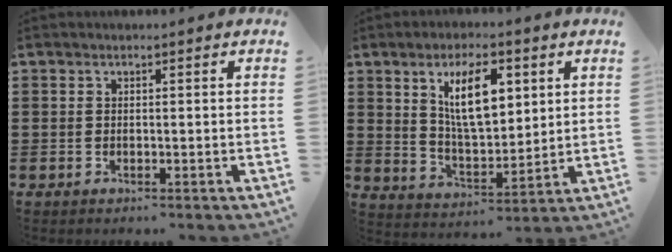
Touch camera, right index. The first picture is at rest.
{"total": 9.9, "force": [3.8, 4.3, 8.1], "torque": [-0.147, 0.004, 0.061]}